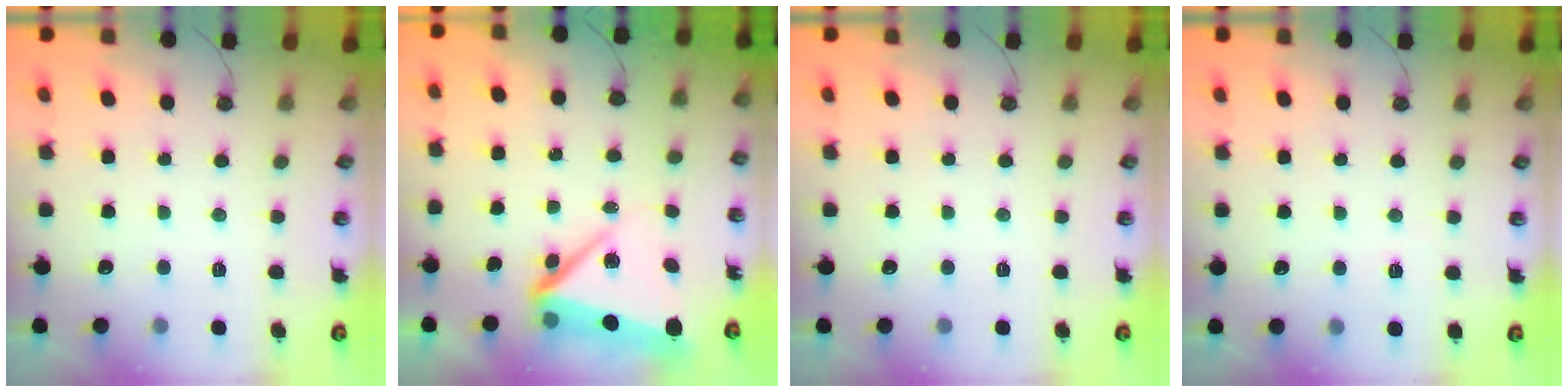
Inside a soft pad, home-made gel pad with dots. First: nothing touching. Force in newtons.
{"total": 7.7, "press": 7.5, "slide": 1.6}
{"total": 0.0}
{"total": 2.8, "press": 1.5, "slide": 2.3}